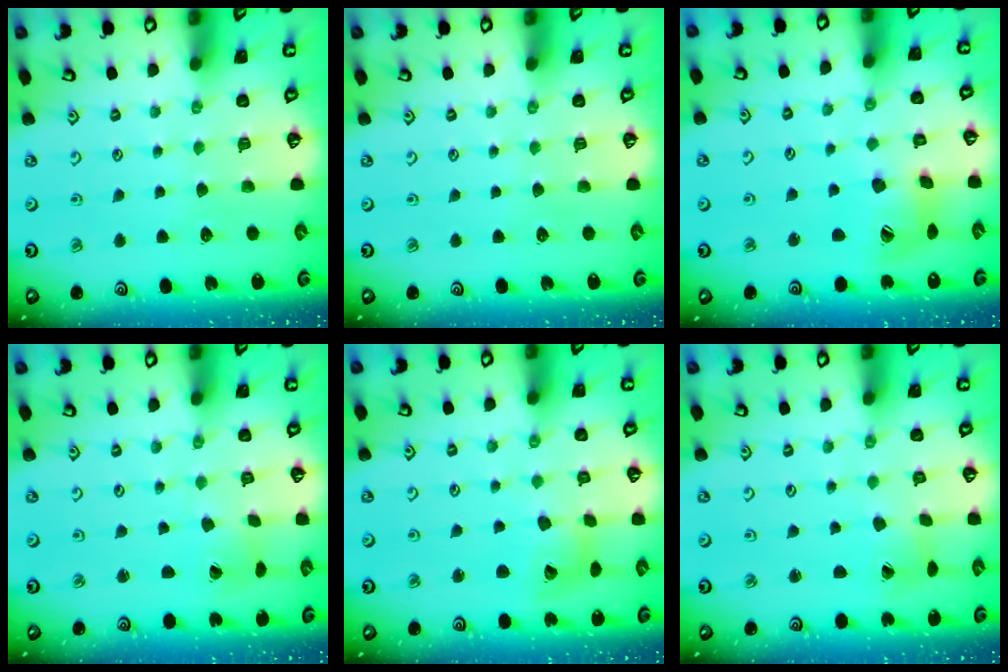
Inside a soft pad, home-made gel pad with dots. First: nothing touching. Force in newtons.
{"total": 0.0}
{"total": 12.9, "press": 12.8, "slide": 1.4}
{"total": 1.1, "press": 1.1, "slide": 0.1}
{"total": 7.6, "press": 7.5, "slide": 1.3}
{"total": 2.0, "press": 2.0, "slide": 0.2}